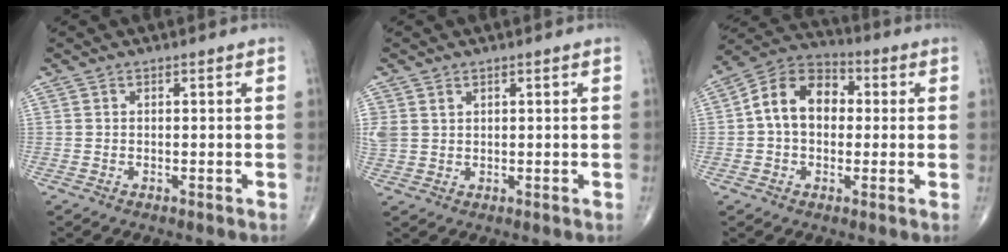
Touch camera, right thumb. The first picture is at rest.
{"total": 3.8, "force": [1.6, 3.0, 1.8], "torque": [-0.042, 0.004, 0.042]}
{"total": 12.1, "force": [1.0, 8.7, 8.3], "torque": [-0.123, 0.031, 0.006]}